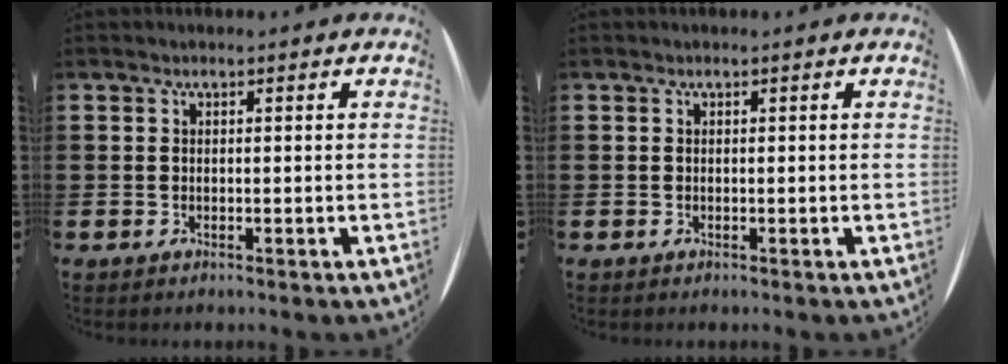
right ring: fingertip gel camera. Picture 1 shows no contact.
{"total": 0.0}